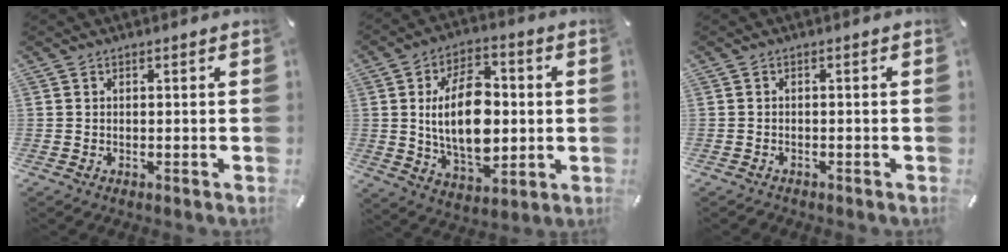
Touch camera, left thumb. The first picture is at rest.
{"total": 17.5, "force": [0.6, 10.8, 13.7], "torque": [-0.266, -0.002, 0.005]}
{"total": 1.1, "force": [-0.9, 0.5, 0.2], "torque": [-0.004, 0.004, -0.021]}